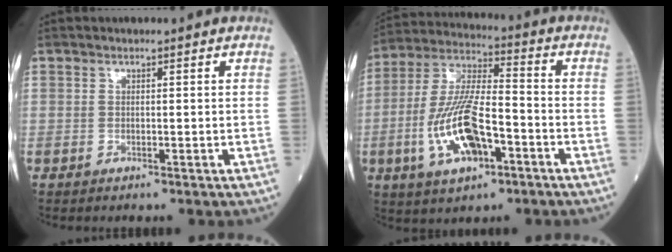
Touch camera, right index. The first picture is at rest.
{"total": 14.2, "force": [-4.6, 4.8, 12.6], "torque": [-0.261, 0.002, -0.083]}